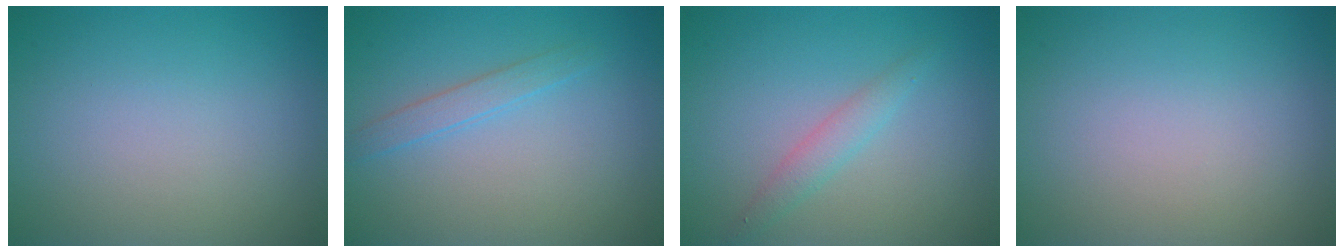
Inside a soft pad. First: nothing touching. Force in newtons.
{"total": 1.5, "press": 1.5, "slide": 0.1}
{"total": 1.7, "press": 1.7, "slide": 0.1}
{"total": 0.0}